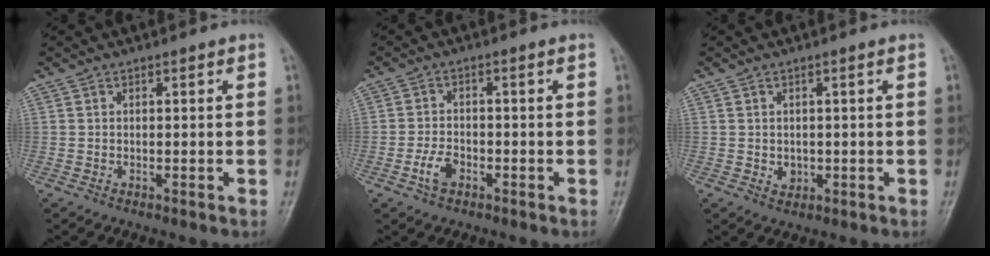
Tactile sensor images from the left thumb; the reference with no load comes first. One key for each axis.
{"total": 3.8, "fx": -1.8, "fy": 2.2, "fz": 2.5, "tx": -0.046, "ty": 0.013, "tz": -0.035}
{"total": 1.8, "fx": -0.1, "fy": 1.5, "fz": 1.0, "tx": -0.009, "ty": 0.000, "tz": 0.004}